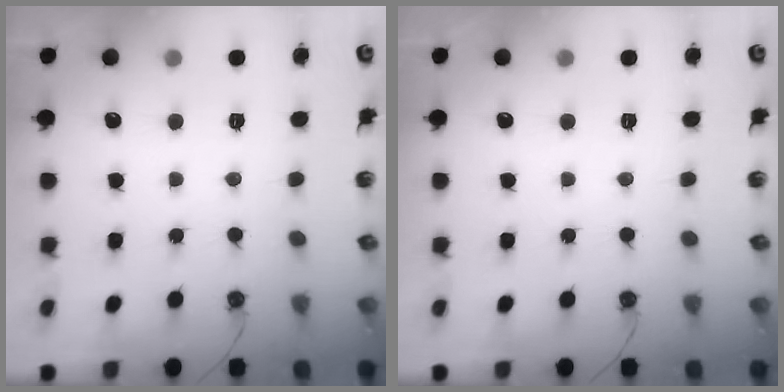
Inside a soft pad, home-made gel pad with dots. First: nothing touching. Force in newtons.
{"total": 0.0}